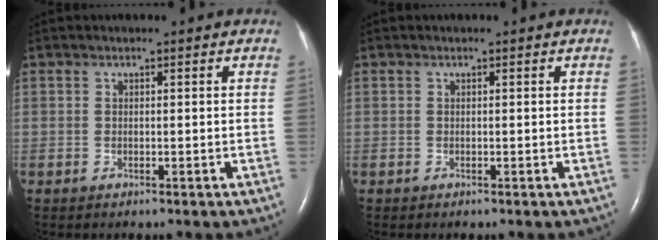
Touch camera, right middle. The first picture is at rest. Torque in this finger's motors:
{"motor_torque": [0.03, -0.02, 0.01, 0.00]}